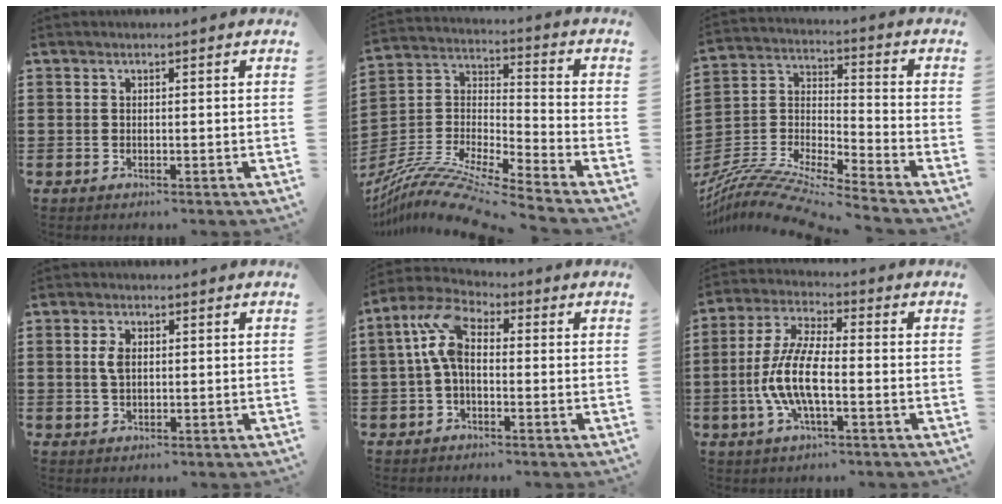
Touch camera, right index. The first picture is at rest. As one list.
[{"total": 10.8, "force": [-9.7, 0.5, 4.7], "torque": [-0.101, 0.007, -0.201]}, {"total": 9.6, "force": [-9.0, 0.5, 3.2], "torque": [-0.075, 0.001, -0.188]}, {"total": 2.9, "force": [0.5, 1.6, 2.4], "torque": [-0.051, 0.008, 0.007]}, {"total": 7.1, "force": [0.8, 3.9, 5.9], "torque": [-0.149, 0.001, 0.007]}, {"total": 8.9, "force": [-2.3, 2.7, 8.2], "torque": [-0.193, -0.013, -0.051]}]